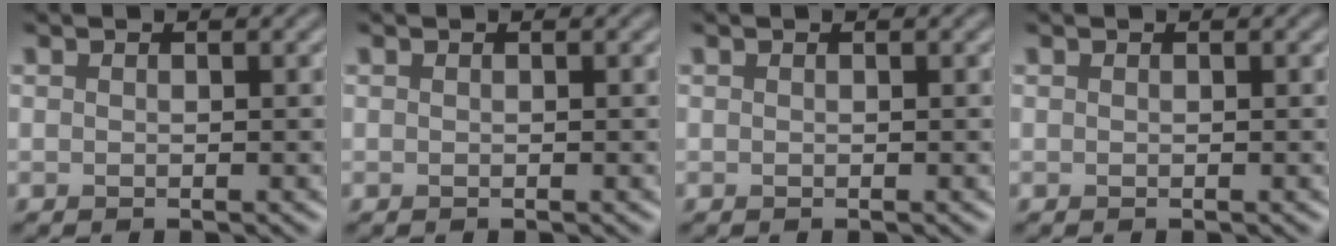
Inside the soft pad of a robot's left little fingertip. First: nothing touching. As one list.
[{"total": 0.0}, {"total": 0.0}, {"total": 0.0}]